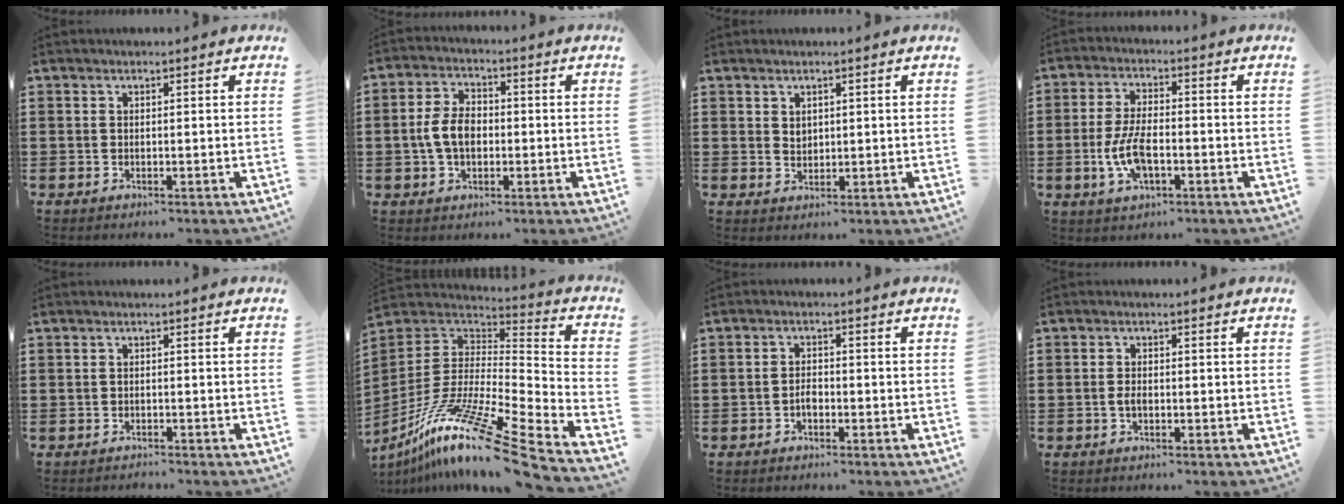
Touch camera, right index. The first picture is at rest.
{"total": 6.6, "force": [-0.9, 4.1, 5.1], "torque": [-0.121, 0.002, -0.024]}
{"total": 1.6, "force": [1.0, 1.2, 0.5], "torque": [-0.005, 0.002, 0.018]}
{"total": 7.3, "force": [-1.8, 3.2, 6.3], "torque": [-0.147, -0.005, -0.041]}
{"total": 0.8, "force": [-0.8, 0.2, -0.1], "torque": [-0.001, 0.002, -0.018]}
{"total": 15.1, "force": [-10.5, 0.6, 10.8], "torque": [-0.209, 0.012, -0.200]}
{"total": 2.0, "force": [-0.9, 1.1, 1.3], "torque": [-0.028, 0.002, -0.017]}
{"total": 1.6, "force": [-0.4, 0.5, 1.4], "torque": [-0.035, -0.006, -0.010]}